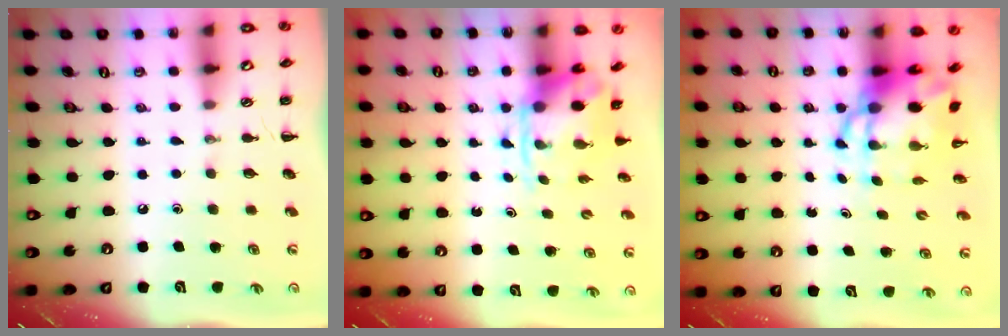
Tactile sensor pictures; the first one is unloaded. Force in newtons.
{"total": 3.6, "press": 3.5, "slide": 0.8}
{"total": 8.3, "press": 8.0, "slide": 2.2}